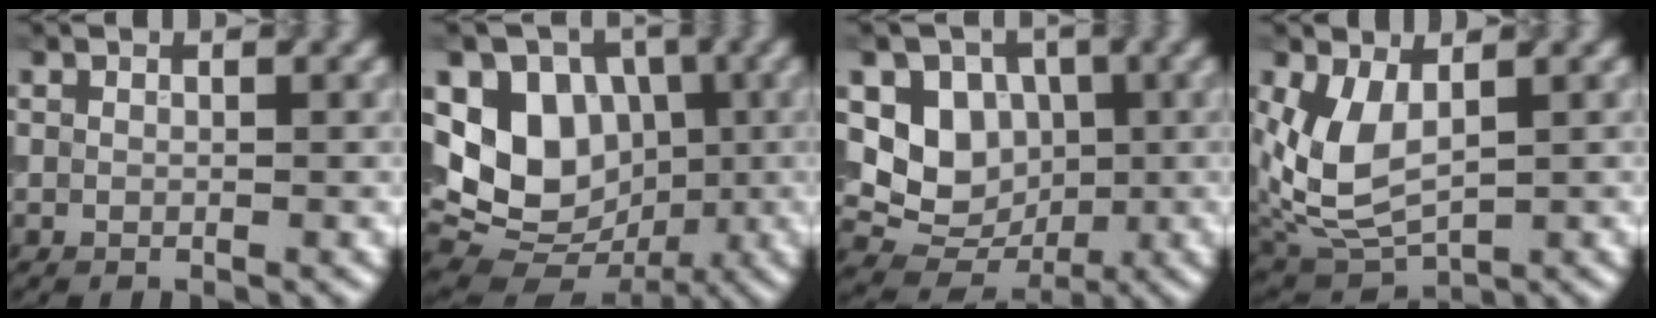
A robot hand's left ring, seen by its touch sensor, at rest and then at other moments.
{"total": 9.0, "force": [0.7, 7.3, 5.2], "torque": [-0.092, -0.014, 0.010]}
{"total": 6.4, "force": [0.8, 5.5, 3.3], "torque": [-0.050, -0.011, 0.009]}
{"total": 5.8, "force": [0.9, 3.4, 4.6], "torque": [-0.116, -0.010, 0.024]}